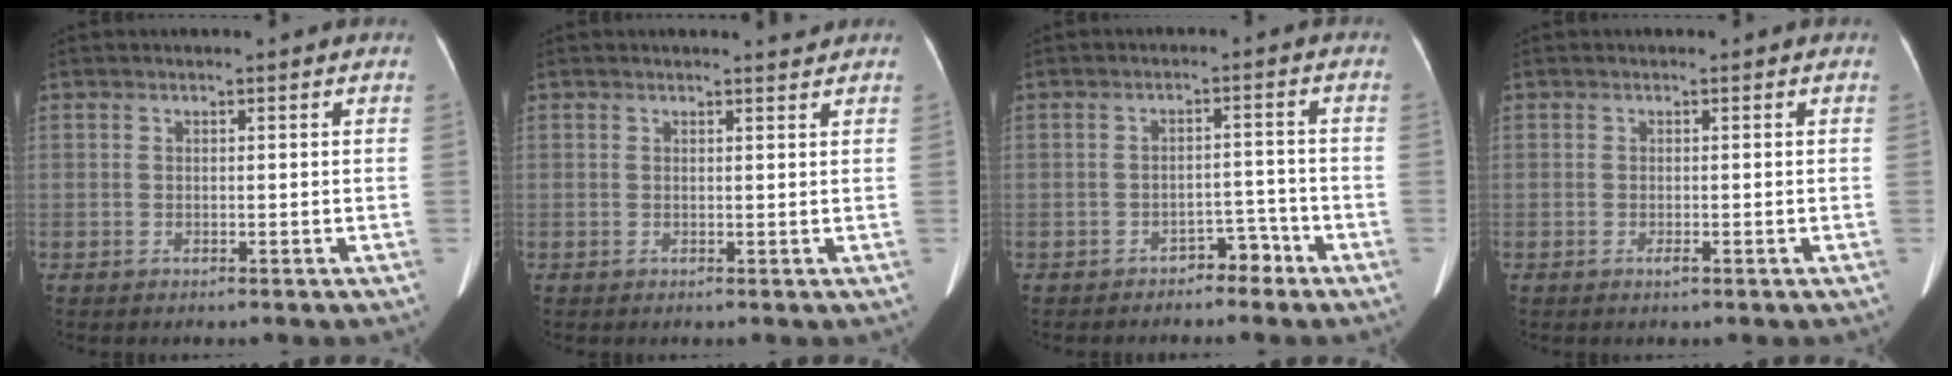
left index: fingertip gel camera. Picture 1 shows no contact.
{"total": 1.1, "force": [1.0, -0.3, -0.1], "torque": [-0.009, -0.010, 0.014]}
{"total": 3.4, "force": [-2.8, 1.6, 1.1], "torque": [-0.011, 0.010, -0.040]}
{"total": 0.7, "force": [-0.4, 0.1, 0.5], "torque": [-0.008, -0.001, -0.006]}